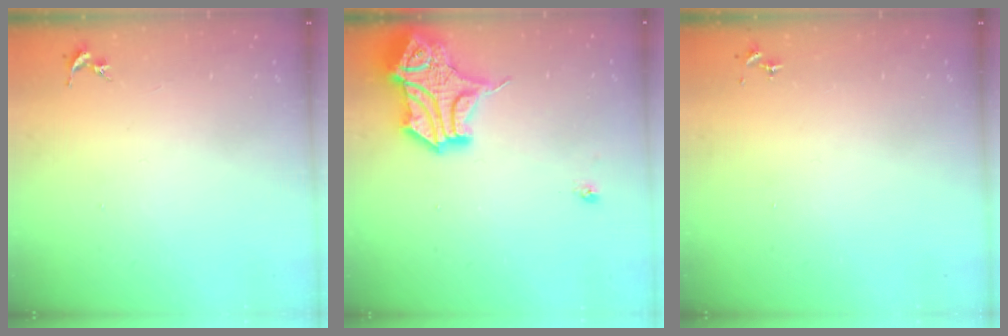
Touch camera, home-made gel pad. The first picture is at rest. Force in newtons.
{"total": 17.8, "press": 17.7, "slide": 2.0}
{"total": 0.0}